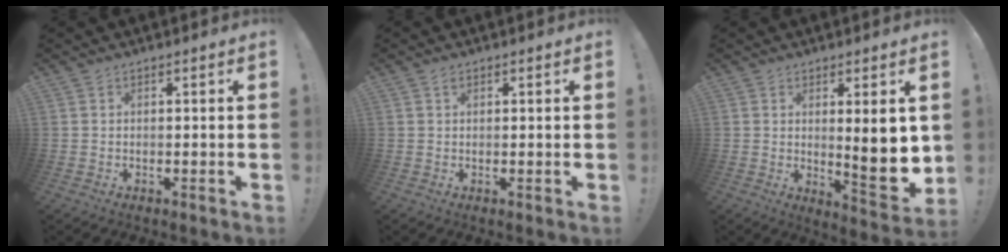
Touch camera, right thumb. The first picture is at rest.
{"total": 0.9, "force": [0.7, 0.5, 0.4], "torque": [-0.002, -0.003, 0.011]}
{"total": 10.9, "force": [2.3, 2.4, 10.4], "torque": [-0.127, -0.028, 0.036]}